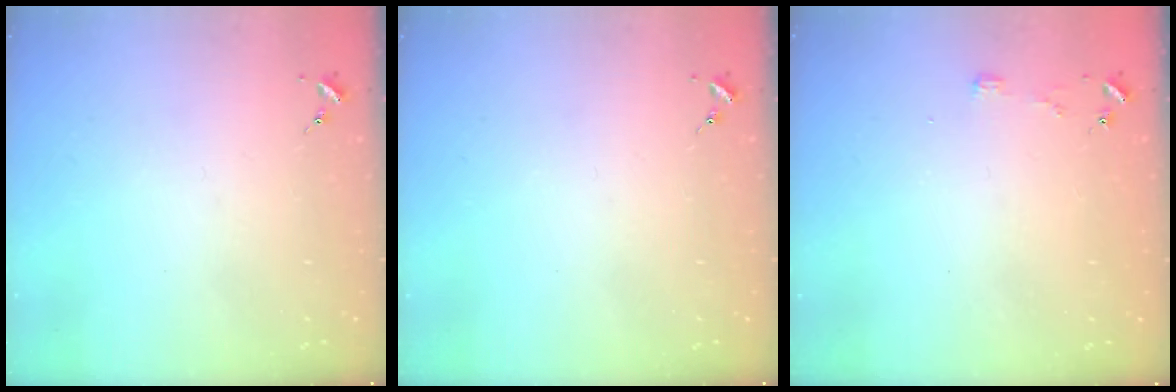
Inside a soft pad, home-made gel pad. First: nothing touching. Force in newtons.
{"total": 0.0}
{"total": 2.8, "press": 2.8, "slide": 0.2}